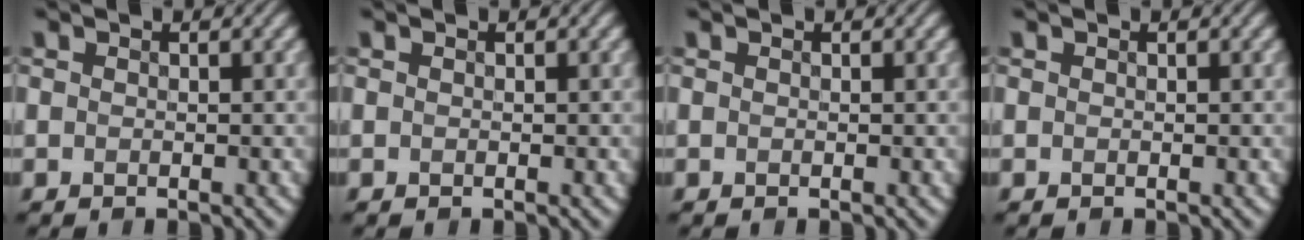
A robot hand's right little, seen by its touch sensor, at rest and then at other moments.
{"total": 0.0}
{"total": 0.0}
{"total": 0.0}